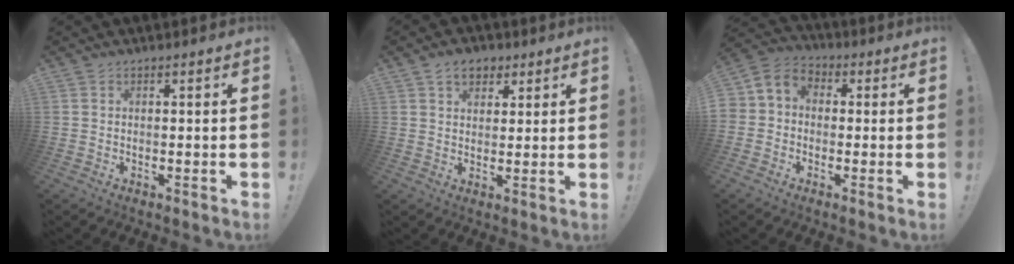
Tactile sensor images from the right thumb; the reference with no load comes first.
{"total": 6.7, "force": [3.6, 4.8, 3.0], "torque": [-0.036, -0.008, 0.066]}
{"total": 5.5, "force": [-1.8, 4.7, 2.3], "torque": [-0.048, 0.023, -0.029]}